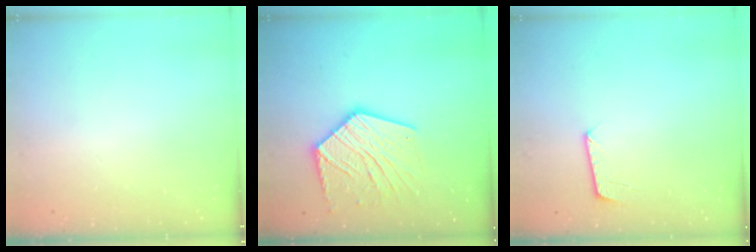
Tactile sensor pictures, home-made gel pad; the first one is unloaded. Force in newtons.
{"total": 16.7, "press": 16.7, "slide": 1.3}
{"total": 8.3, "press": 8.3, "slide": 0.6}